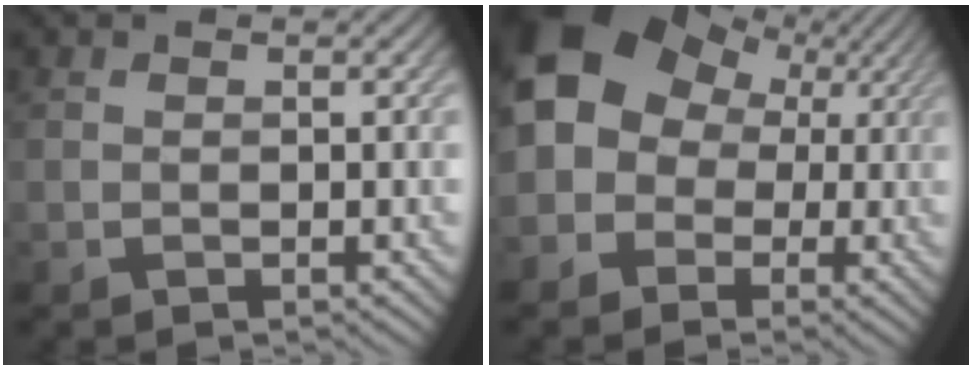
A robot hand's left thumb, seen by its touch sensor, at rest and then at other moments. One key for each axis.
{"total": 12.1, "fx": 2.3, "fy": 10.5, "fz": 5.6, "tx": -0.131, "ty": 0.007, "tz": 0.024}